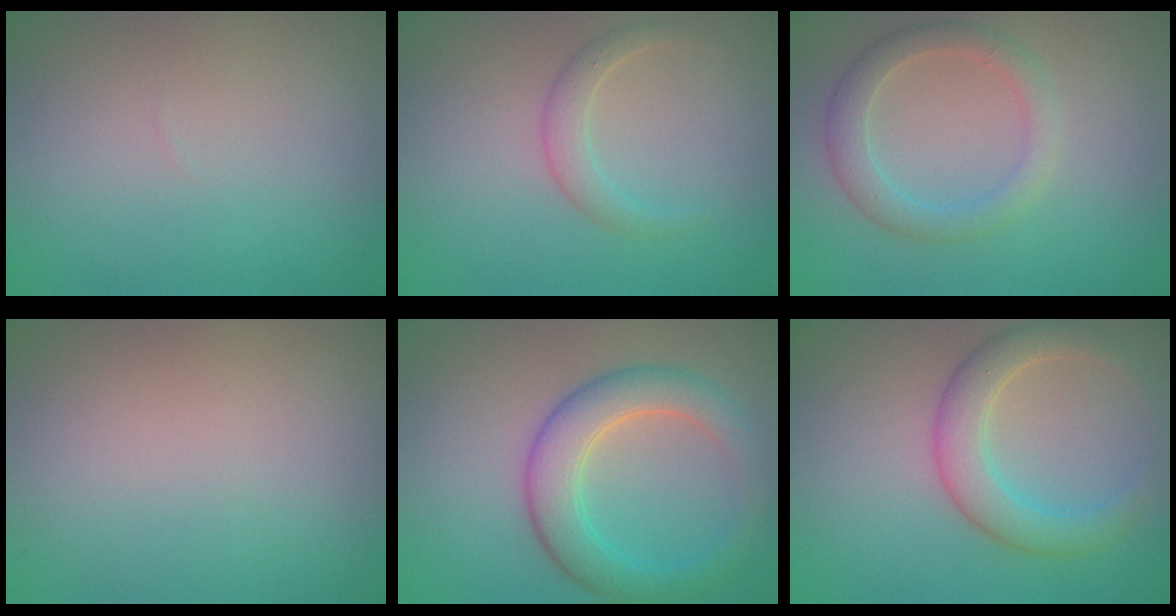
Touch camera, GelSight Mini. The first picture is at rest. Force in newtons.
{"total": 1.7, "press": 1.7, "slide": 0.1}
{"total": 2.9, "press": 2.9, "slide": 0.1}
{"total": 0.0}
{"total": 5.1, "press": 5.1, "slide": 0.1}
{"total": 3.9, "press": 3.9, "slide": 0.2}